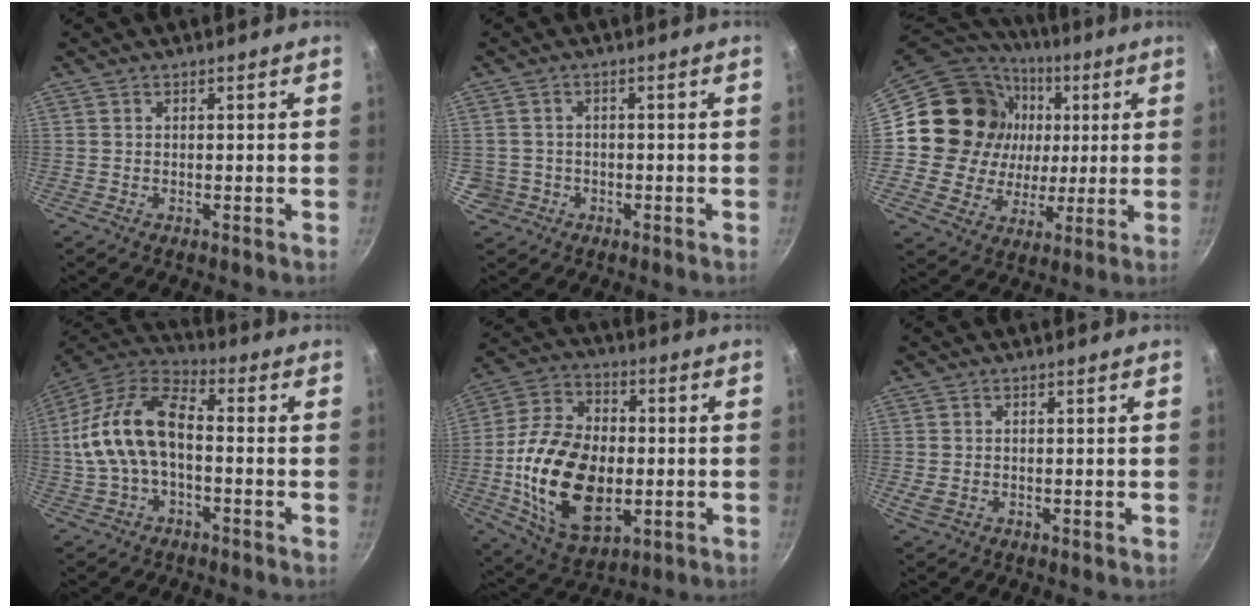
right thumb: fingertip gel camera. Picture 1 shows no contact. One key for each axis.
{"total": 3.9, "fx": -0.9, "fy": 3.7, "fz": 0.6, "tx": 0.000, "ty": 0.021, "tz": -0.006}
{"total": 21.5, "fx": 3.4, "fy": 19.2, "fz": 9.2, "tx": -0.154, "ty": 0.014, "tz": 0.064}
{"total": 15.9, "fx": -1.2, "fy": 8.8, "fz": 13.2, "tx": -0.239, "ty": 0.045, "tz": -0.037}
{"total": 22.7, "fx": -2.8, "fy": 14.2, "fz": 17.5, "tx": -0.311, "ty": 0.013, "tz": -0.043}
{"total": 2.2, "fx": -0.2, "fy": 1.4, "fz": 1.6, "tx": -0.029, "ty": 0.000, "tz": -0.001}